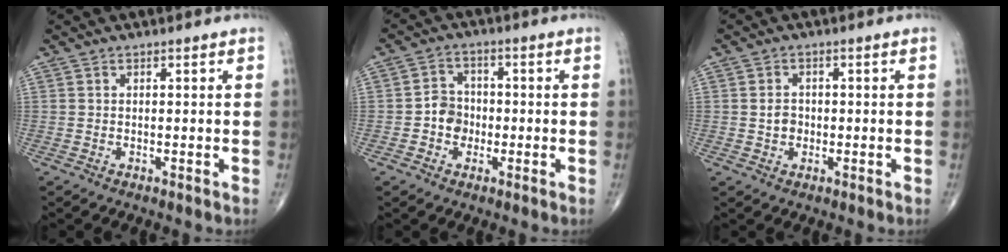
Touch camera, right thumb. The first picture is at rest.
{"total": 5.1, "force": [-1.2, 4.5, 2.1], "torque": [-0.007, 0.015, -0.030]}
{"total": 2.9, "force": [-0.2, 2.4, 1.5], "torque": [-0.011, 0.005, -0.005]}